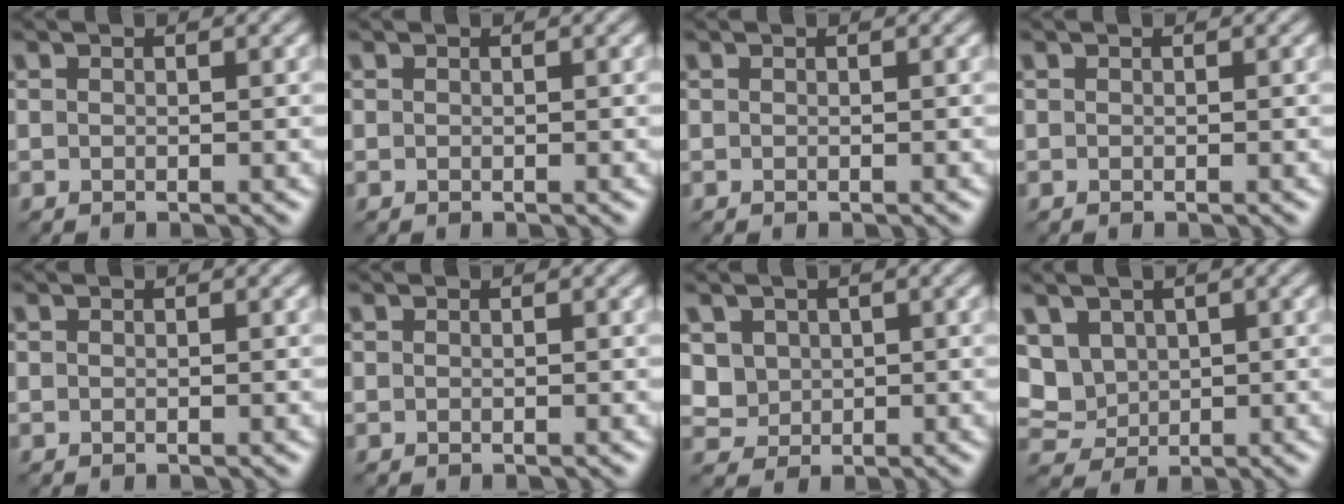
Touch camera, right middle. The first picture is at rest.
{"total": 0.0}
{"total": 0.0}
{"total": 0.0}
{"total": 0.0}
{"total": 0.0}
{"total": 3.4, "force": [0.9, 3.0, 1.4], "torque": [-0.037, 0.007, 0.025]}
{"total": 4.9, "force": [1.2, 4.0, 2.4], "torque": [-0.065, 0.017, 0.035]}